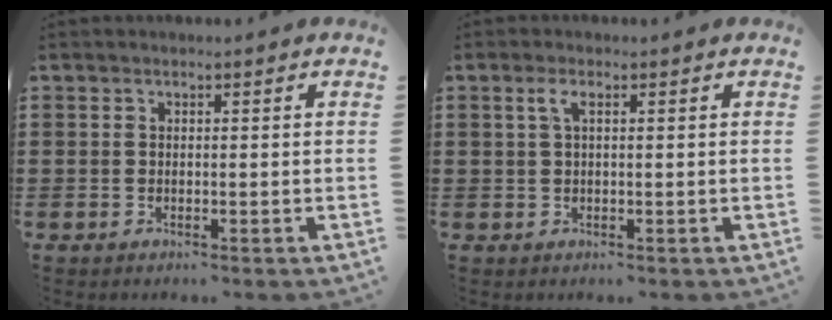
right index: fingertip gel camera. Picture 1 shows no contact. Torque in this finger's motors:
{"motor_torque": [0.30, -0.24, 0.09, 0.06]}